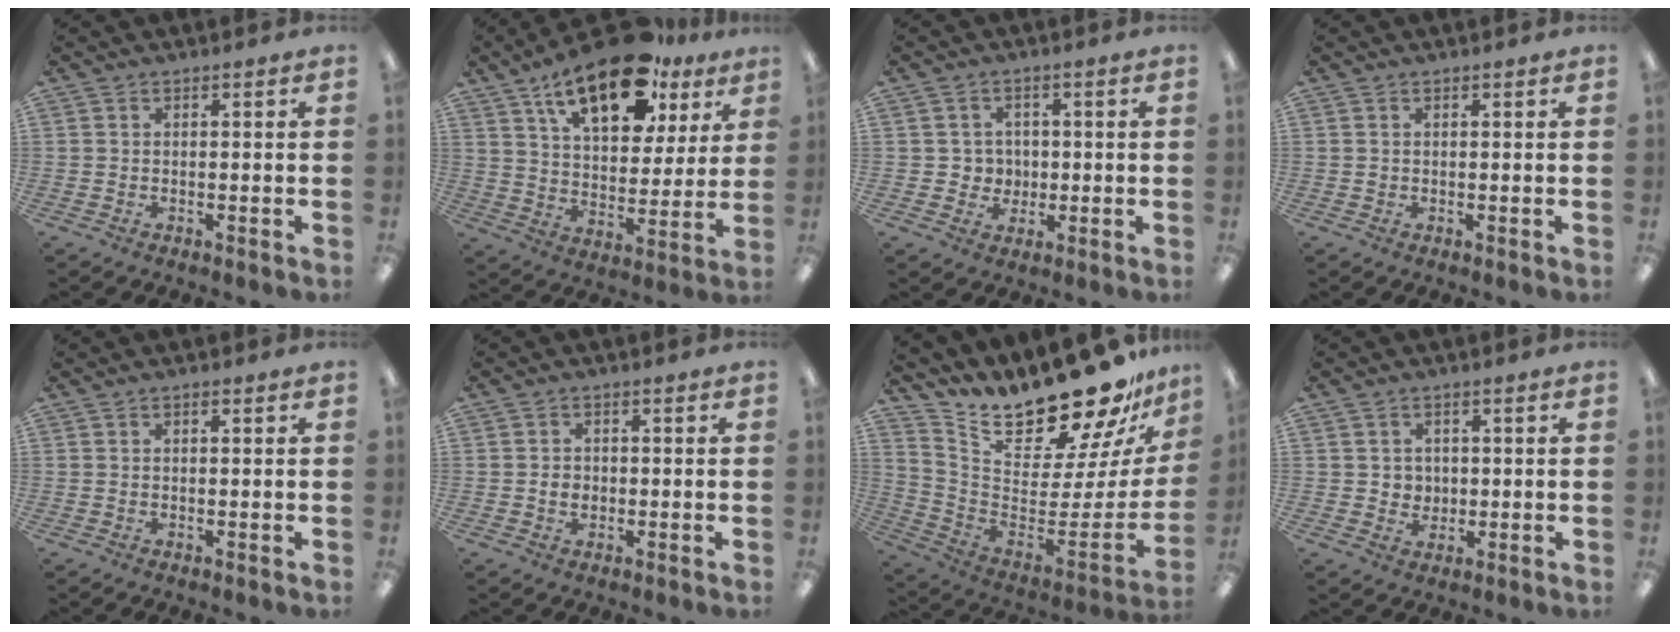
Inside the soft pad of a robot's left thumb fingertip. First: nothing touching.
{"total": 20.0, "force": [13.0, 9.1, 12.1], "torque": [-0.194, -0.062, 0.218]}
{"total": 4.1, "force": [0.6, 4.0, 0.1], "torque": [-0.003, 0.002, 0.006]}
{"total": 0.8, "force": [0.2, 0.8, 0.2], "torque": [-0.004, 0.005, 0.002]}
{"total": 0.6, "force": [0.4, 0.3, 0.4], "torque": [-0.001, 0.000, 0.005]}
{"total": 2.0, "force": [-0.2, 1.8, 0.8], "torque": [-0.015, 0.005, -0.006]}
{"total": 20.7, "force": [17.7, 6.1, 8.7], "torque": [-0.119, -0.161, 0.300]}
{"total": 3.3, "force": [1.2, 3.1, 0.1], "torque": [0.003, -0.001, 0.018]}